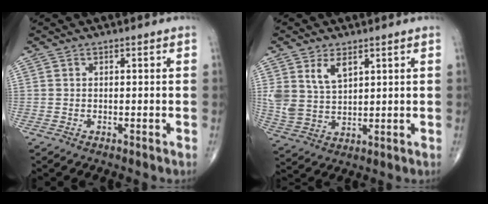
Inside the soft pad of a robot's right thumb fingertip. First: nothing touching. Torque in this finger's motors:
{"motor_torque": [0.12, 0.11, 0.54, 0.53, 0.07]}